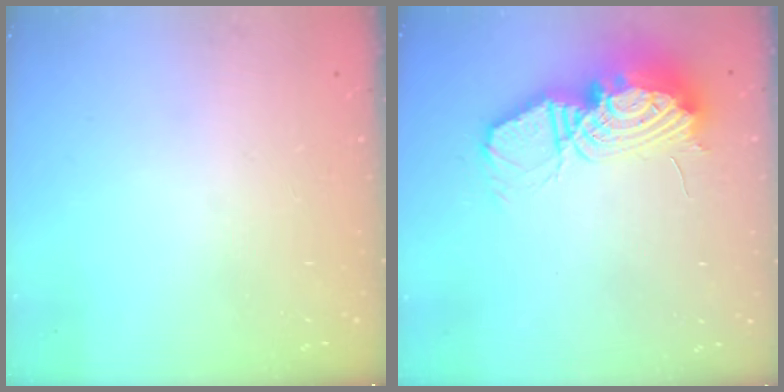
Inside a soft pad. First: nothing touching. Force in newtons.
{"total": 16.7, "press": 16.6, "slide": 1.5}